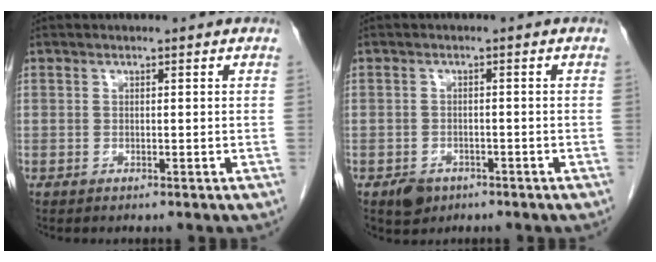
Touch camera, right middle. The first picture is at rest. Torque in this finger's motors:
{"motor_torque": [-0.13, -0.13, 0.02, 0.00]}